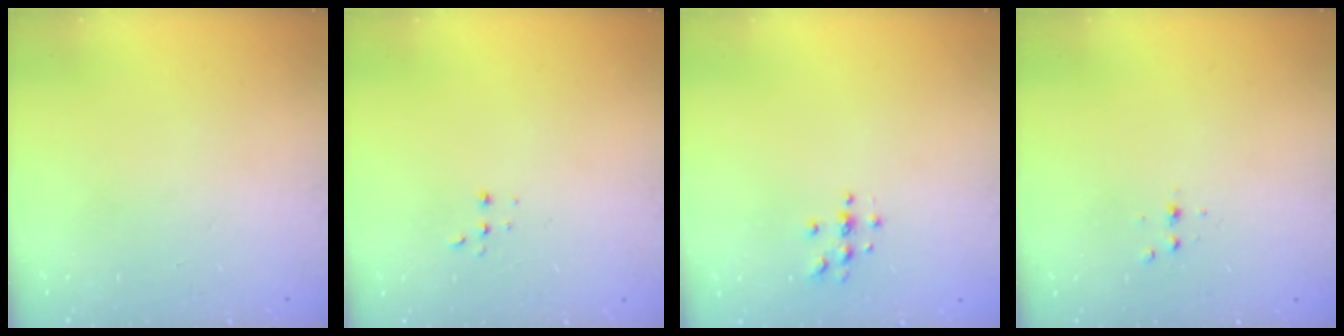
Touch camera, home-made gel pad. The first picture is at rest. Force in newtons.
{"total": 2.2, "press": 2.2, "slide": 0.5}
{"total": 3.8, "press": 3.8, "slide": 0.4}
{"total": 2.3, "press": 2.3, "slide": 0.3}